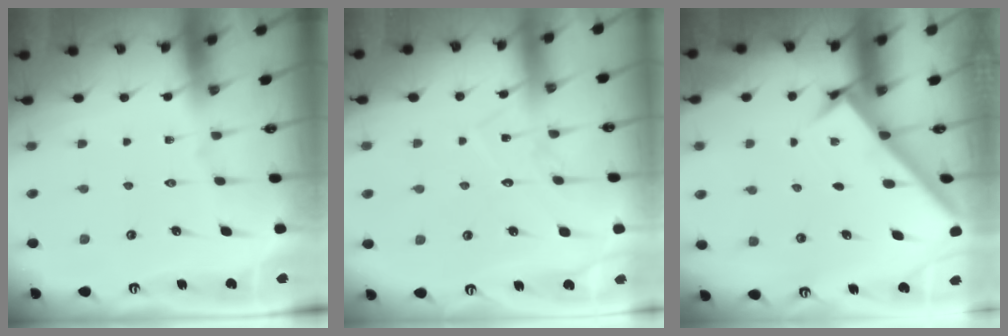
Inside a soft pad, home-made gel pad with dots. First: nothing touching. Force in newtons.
{"total": 7.2, "press": 7.1, "slide": 0.4}
{"total": 2.7, "press": 2.7, "slide": 0.3}